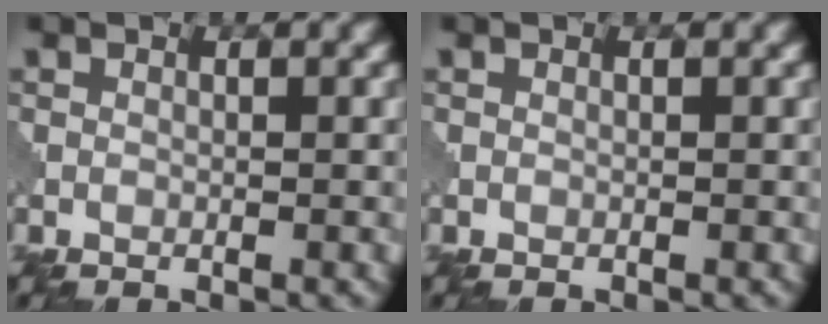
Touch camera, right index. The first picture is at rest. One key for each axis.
{"total": 0.0}